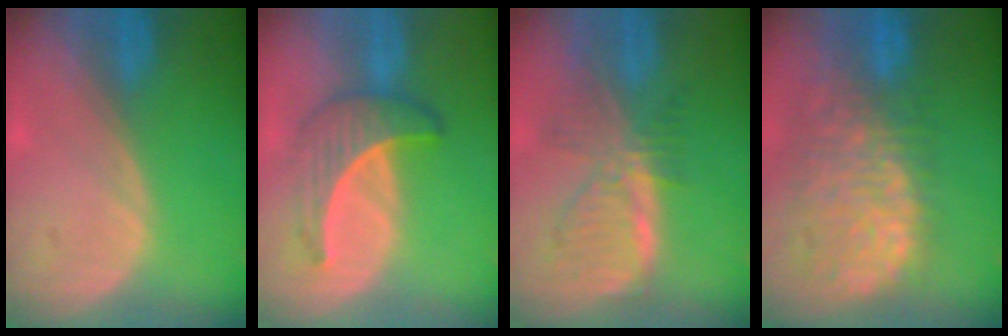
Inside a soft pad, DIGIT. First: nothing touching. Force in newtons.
{"total": 6.7, "press": 6.1, "slide": 2.6}
{"total": 7.7, "press": 6.9, "slide": 3.4}
{"total": 12.8, "press": 10.6, "slide": 7.1}